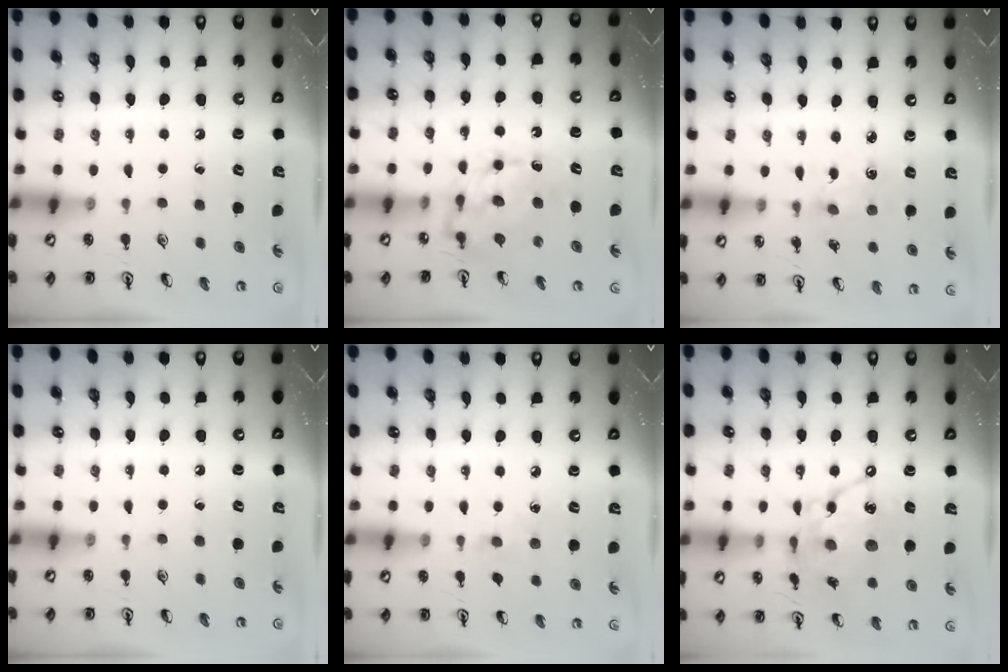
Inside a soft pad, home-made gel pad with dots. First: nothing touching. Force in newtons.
{"total": 6.8, "press": 6.8, "slide": 0.3}
{"total": 4.5, "press": 4.5, "slide": 0.5}
{"total": 0.0}
{"total": 4.2, "press": 4.1, "slide": 0.6}
{"total": 14.0, "press": 13.9, "slide": 1.2}